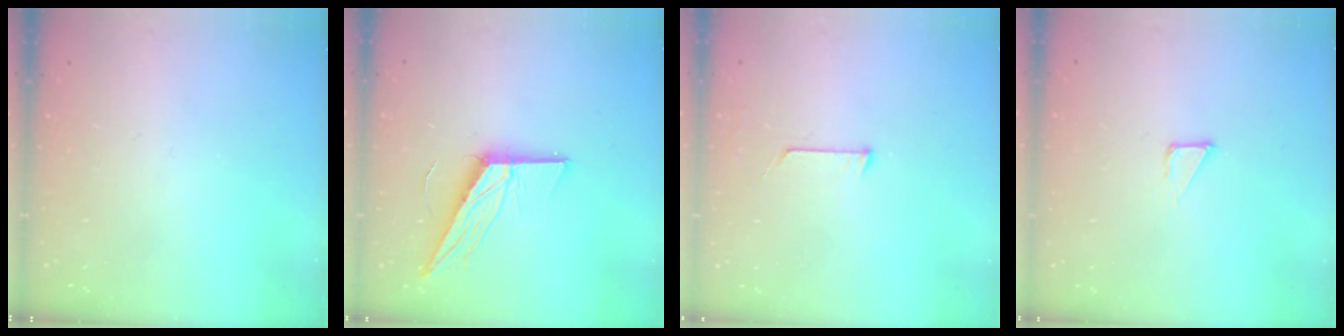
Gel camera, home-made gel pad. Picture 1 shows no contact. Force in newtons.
{"total": 13.3, "press": 13.3, "slide": 0.7}
{"total": 3.9, "press": 3.9, "slide": 0.4}
{"total": 2.8, "press": 2.8, "slide": 0.1}